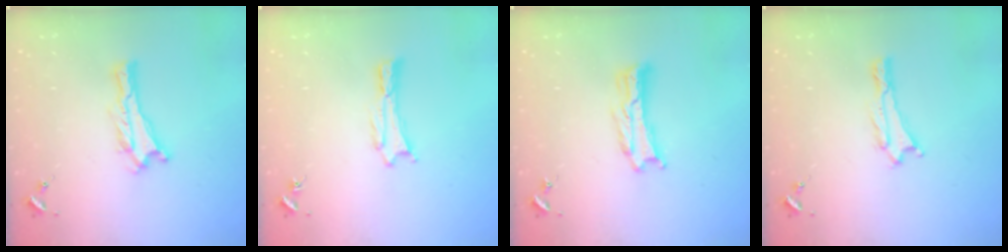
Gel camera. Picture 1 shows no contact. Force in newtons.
{"total": 0.7, "press": 0.7, "slide": 0.1}
{"total": 1.0, "press": 1.0, "slide": 0.2}
{"total": 0.0}